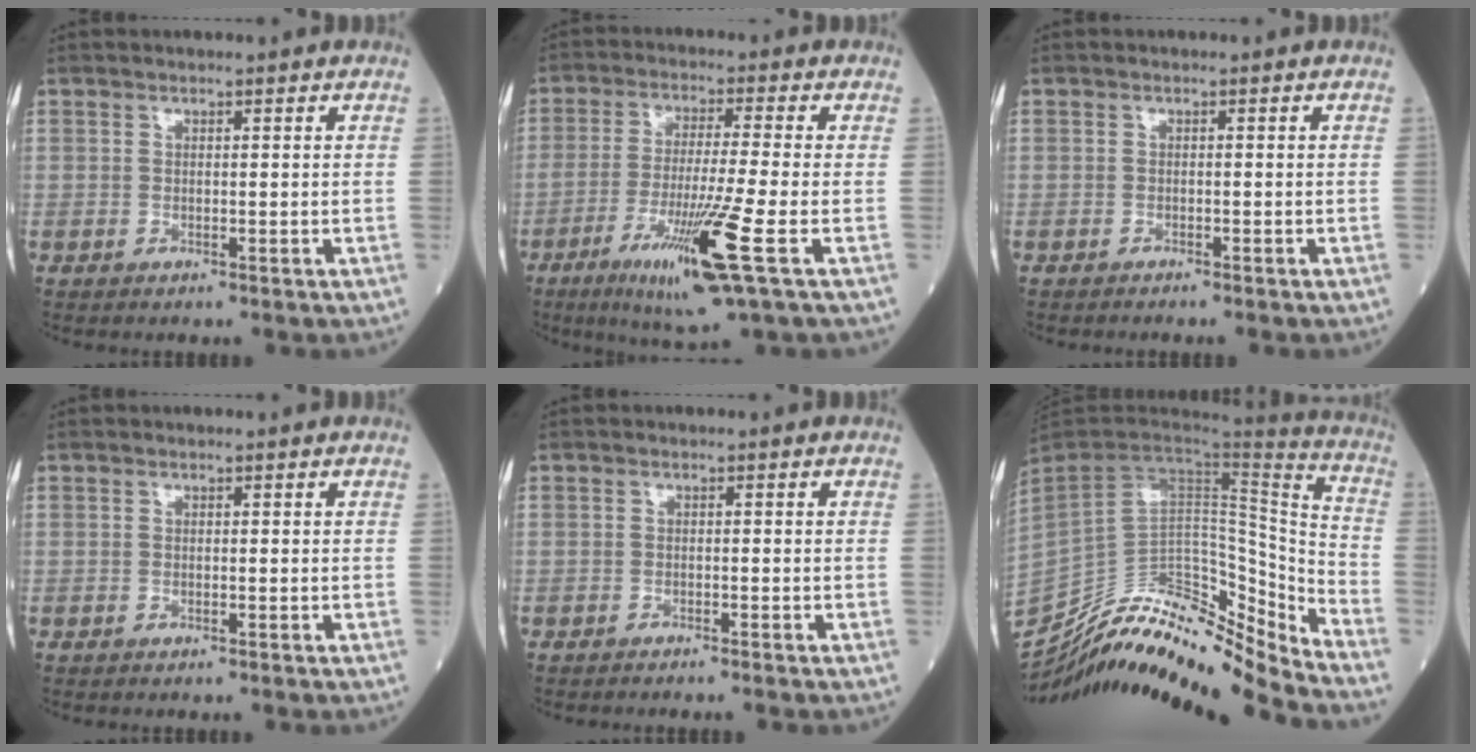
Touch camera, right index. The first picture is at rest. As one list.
[{"total": 12.7, "force": [-5.3, -0.8, 11.6], "torque": [-0.222, -0.035, -0.095]}, {"total": 1.2, "force": [-1.1, -0.1, 0.5], "torque": [-0.006, 0.001, -0.015]}, {"total": 0.0}, {"total": 1.7, "force": [-1.5, -0.1, 0.7], "torque": [-0.008, 0.001, -0.019]}, {"total": 22.8, "force": [-20.4, 4.1, 9.3], "torque": [-0.191, 0.035, -0.334]}]